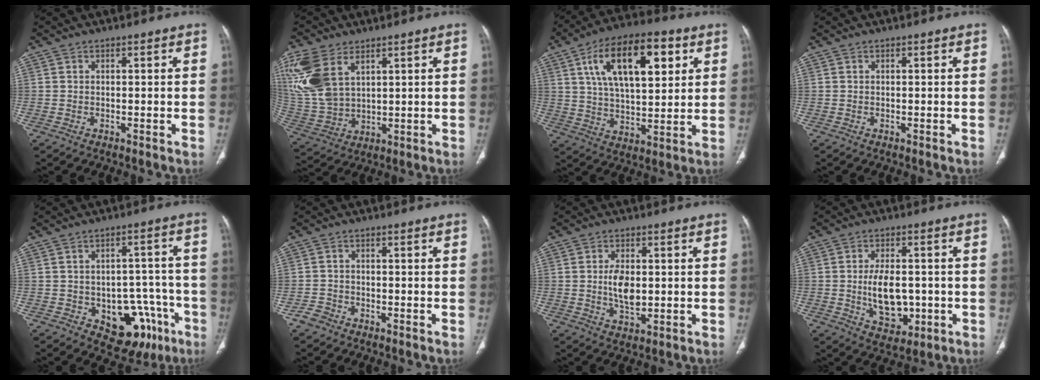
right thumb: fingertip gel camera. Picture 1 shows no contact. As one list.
[{"total": 16.4, "force": [7.4, 9.8, 10.9], "torque": [-0.255, -0.017, 0.160]}, {"total": 19.6, "force": [7.4, 9.0, 15.7], "torque": [-0.235, -0.011, 0.124]}, {"total": 0.0}, {"total": 13.9, "force": [-6.2, 8.7, 8.8], "torque": [-0.068, 0.045, -0.072]}, {"total": 2.4, "force": [-1.7, 1.7, 0.4], "torque": [-0.009, 0.012, -0.033]}, {"total": 6.2, "force": [0.2, 3.5, 5.2], "torque": [-0.089, -0.006, 0.007]}, {"total": 10.0, "force": [-1.0, 6.3, 7.7], "torque": [-0.103, 0.000, -0.006]}]